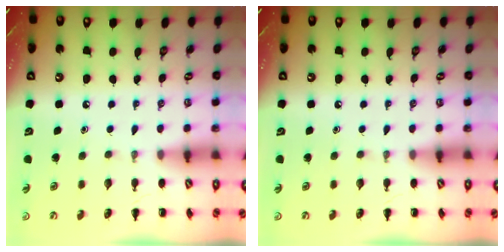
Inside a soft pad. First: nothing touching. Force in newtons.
{"total": 0.0}